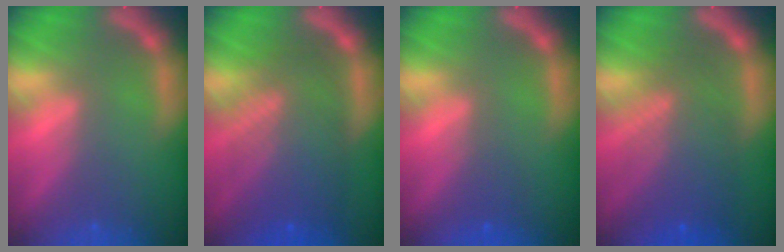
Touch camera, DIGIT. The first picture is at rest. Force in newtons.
{"total": 9.0}
{"total": 1.5}
{"total": 7.6}